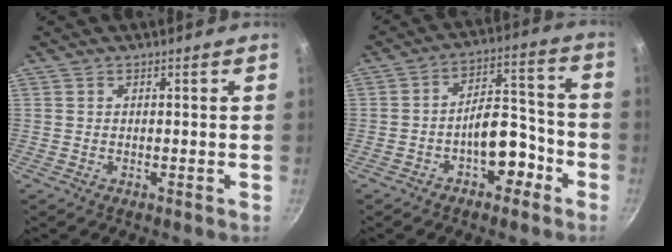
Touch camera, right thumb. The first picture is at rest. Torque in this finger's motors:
{"motor_torque": [1.42, 1.17, 1.33, -0.70, 0.34]}